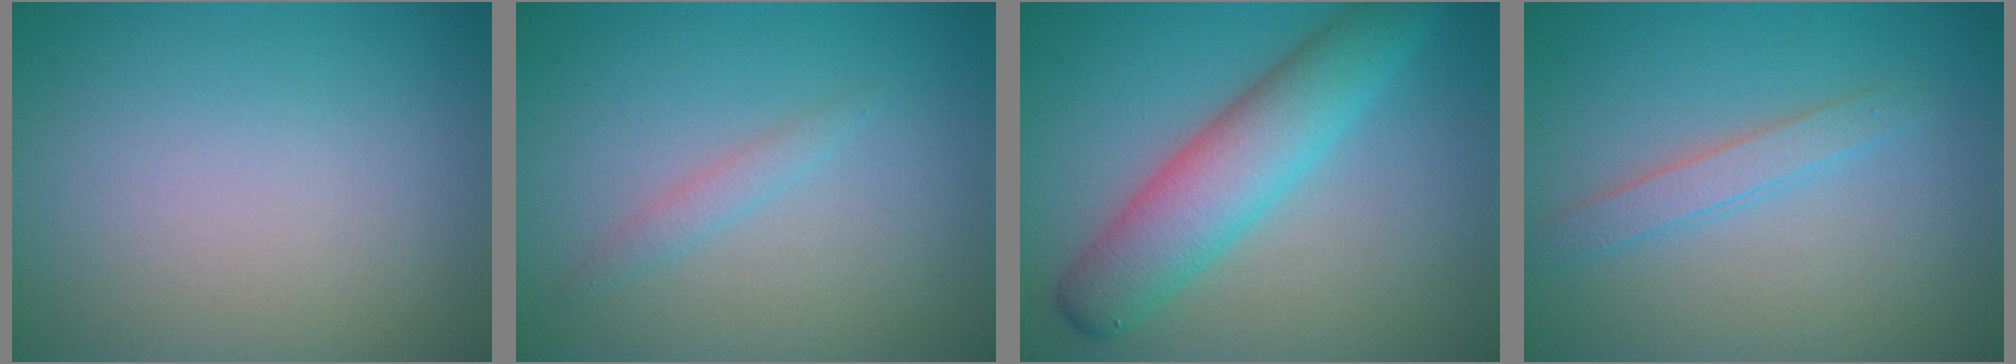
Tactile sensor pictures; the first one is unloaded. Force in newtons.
{"total": 1.2, "press": 1.2, "slide": 0.1}
{"total": 6.4, "press": 6.4, "slide": 0.2}
{"total": 2.0, "press": 2.0, "slide": 0.2}